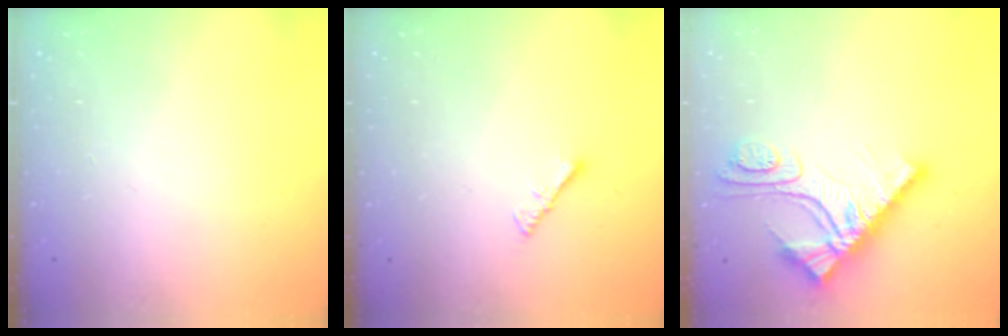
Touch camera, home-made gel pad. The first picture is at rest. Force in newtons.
{"total": 1.1, "press": 1.1, "slide": 0.4}
{"total": 11.8, "press": 11.8, "slide": 1.2}